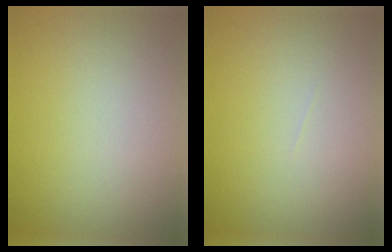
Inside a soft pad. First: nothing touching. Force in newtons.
{"total": 0.0}